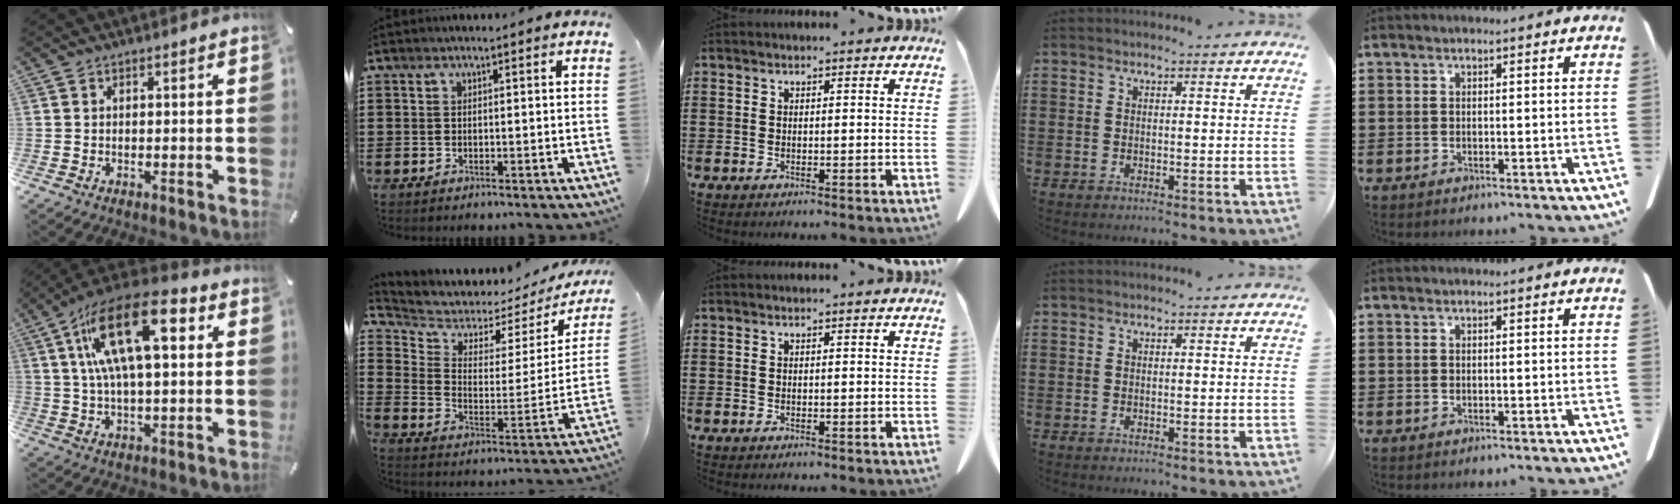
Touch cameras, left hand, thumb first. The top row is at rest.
{"thumb": {"total": 19.7, "force": [7.1, 8.4, 16.4], "torque": [-0.310, -0.021, 0.111]}, "index": {"total": 4.5, "force": [4.2, 1.6, 0.2], "torque": [-0.039, -0.041, 0.069]}}